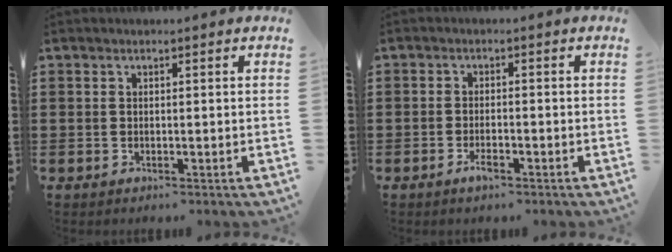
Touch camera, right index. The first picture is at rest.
{"total": 2.3, "force": [-1.4, 0.6, 1.7], "torque": [-0.036, -0.004, -0.028]}